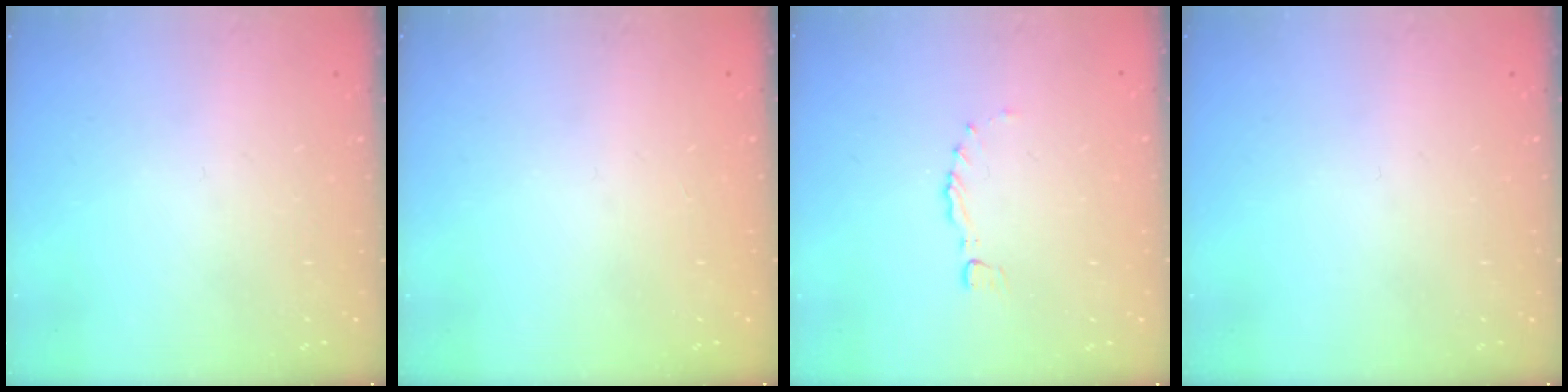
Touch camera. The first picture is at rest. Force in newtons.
{"total": 1.6, "press": 1.6, "slide": 0.3}
{"total": 0.0}
{"total": 0.0}